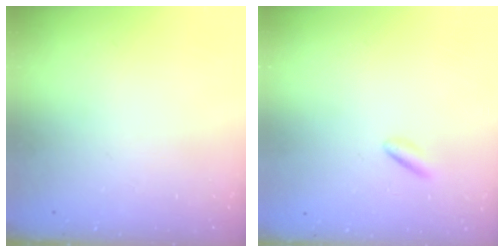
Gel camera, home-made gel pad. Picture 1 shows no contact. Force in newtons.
{"total": 0.6, "press": 0.2, "slide": 0.5}